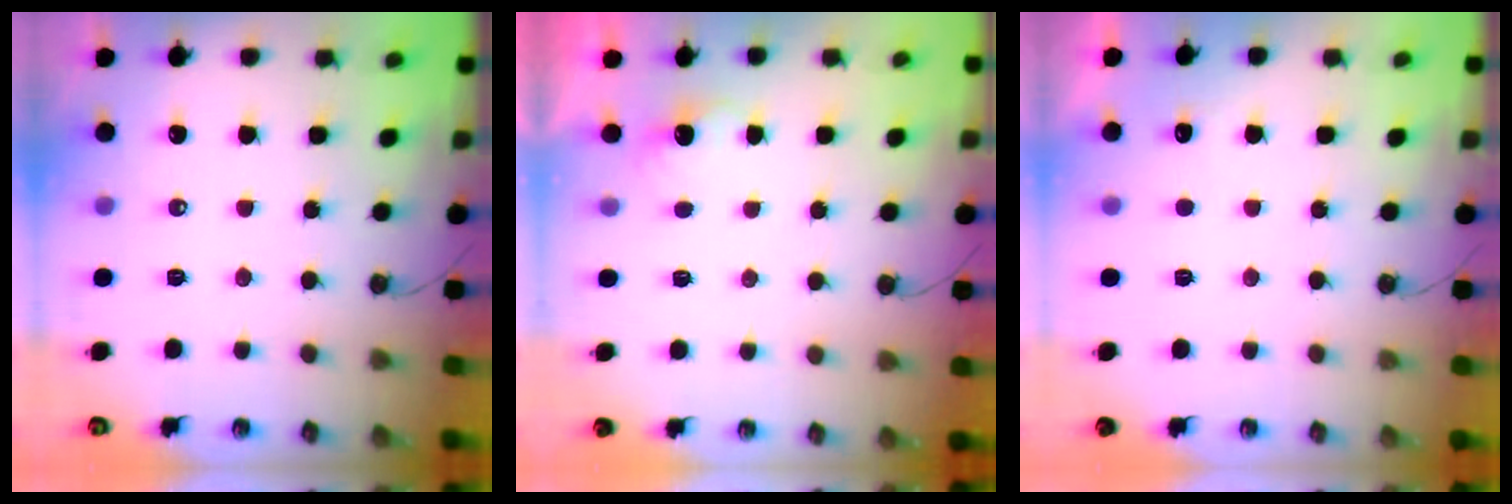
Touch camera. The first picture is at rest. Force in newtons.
{"total": 2.2, "press": 2.0, "slide": 0.8}
{"total": 1.2, "press": 0.9, "slide": 0.8}